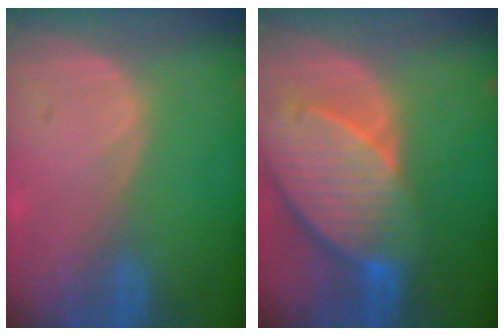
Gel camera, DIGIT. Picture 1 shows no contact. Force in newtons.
{"total": 10.7, "press": 9.4, "slide": 5.2}